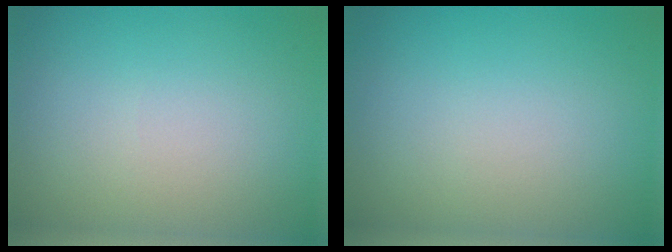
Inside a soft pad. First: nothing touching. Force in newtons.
{"total": 0.0}